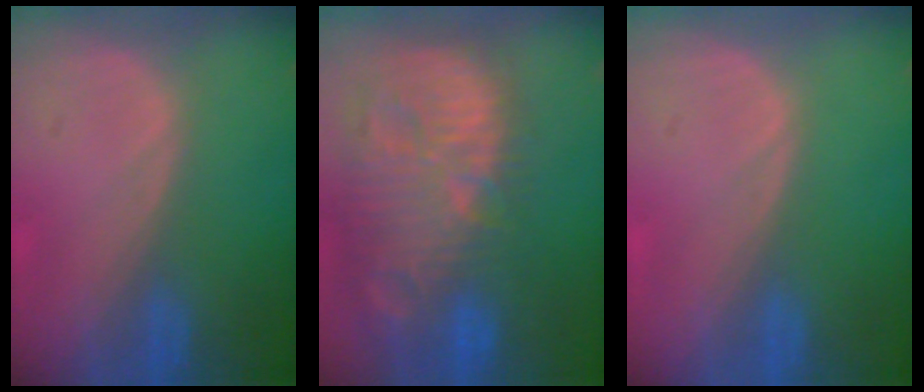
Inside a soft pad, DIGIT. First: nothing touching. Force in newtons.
{"total": 14.5, "press": 12.5, "slide": 7.3}
{"total": 0.0}